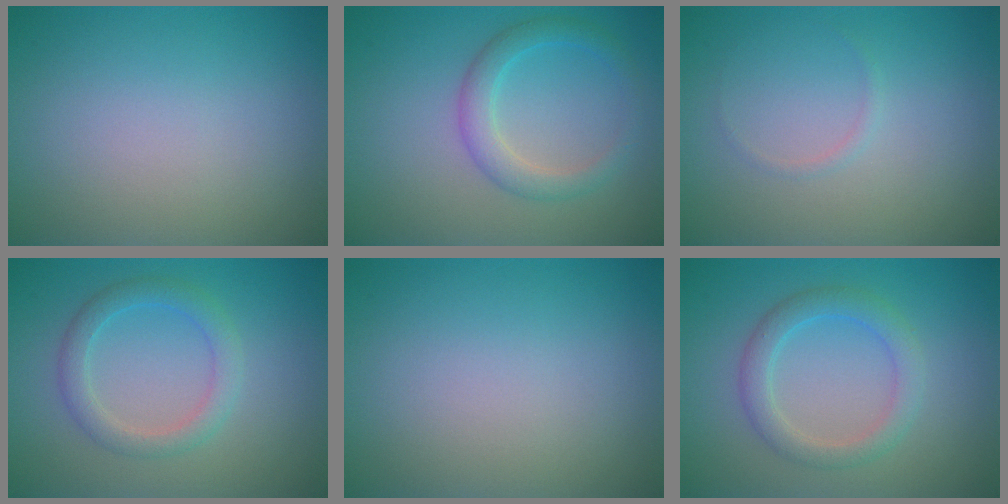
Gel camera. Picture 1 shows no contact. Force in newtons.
{"total": 2.9, "press": 2.8, "slide": 0.2}
{"total": 0.5, "press": 0.5, "slide": 0.1}
{"total": 2.6, "press": 2.6, "slide": 0.1}
{"total": 0.0}
{"total": 2.9, "press": 2.9, "slide": 0.2}